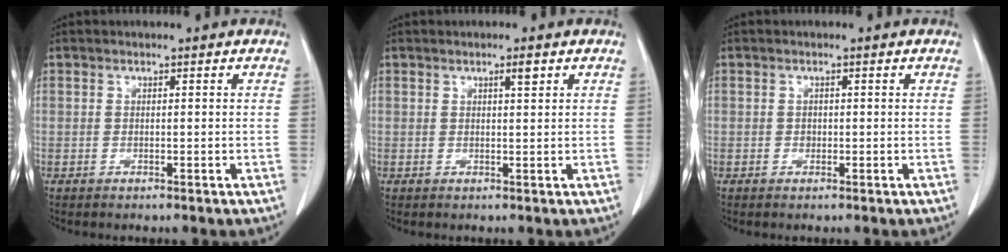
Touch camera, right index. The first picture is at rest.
{"total": 1.4, "force": [0.8, 0.1, 1.2], "torque": [-0.021, -0.002, 0.011]}
{"total": 0.6, "force": [-0.1, 0.6, 0.2], "torque": [0.000, 0.004, 0.000]}